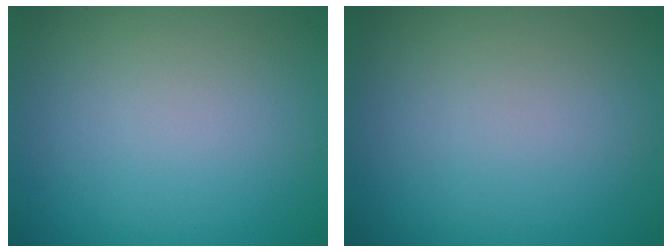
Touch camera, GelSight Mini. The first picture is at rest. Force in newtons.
{"total": 0.0}